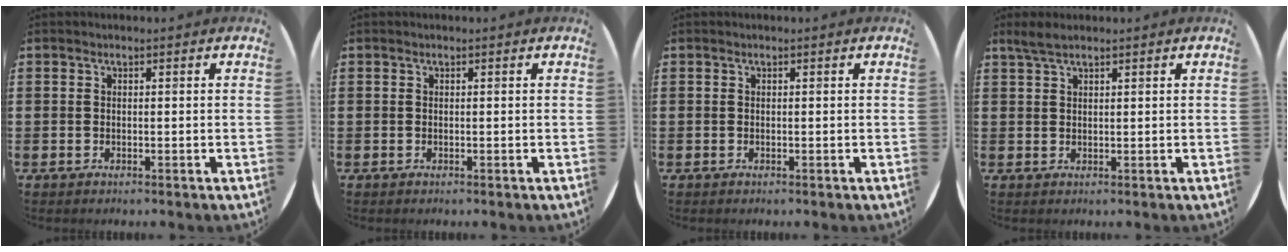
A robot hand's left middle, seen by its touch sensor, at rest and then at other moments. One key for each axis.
{"total": 0.0}
{"total": 0.0}
{"total": 2.2, "fx": 1.8, "fy": 0.4, "fz": 1.2, "tx": -0.025, "ty": 0.004, "tz": 0.033}